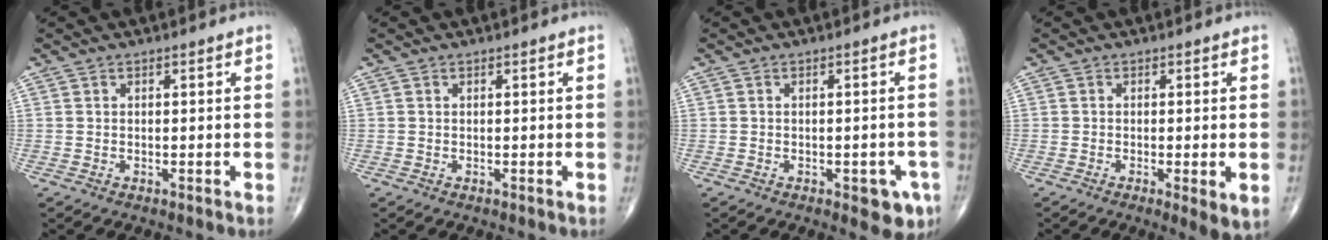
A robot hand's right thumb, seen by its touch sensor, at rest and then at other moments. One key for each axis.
{"total": 0.0}
{"total": 5.5, "fx": -2.5, "fy": 2.5, "fz": 4.2, "tx": -0.026, "ty": 0.005, "tz": -0.025}
{"total": 4.5, "fx": -1.3, "fy": 0.9, "fz": 4.2, "tx": -0.067, "ty": -0.015, "tz": -0.022}